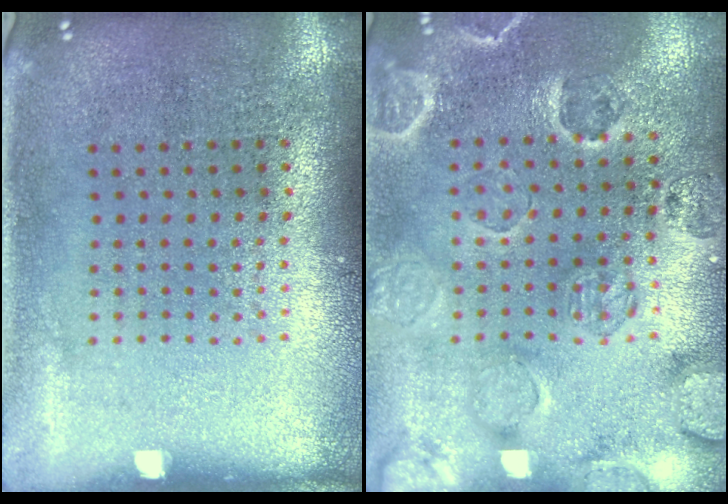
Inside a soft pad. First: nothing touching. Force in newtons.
{"total": 2.5, "press": 2.2, "slide": 1.1}